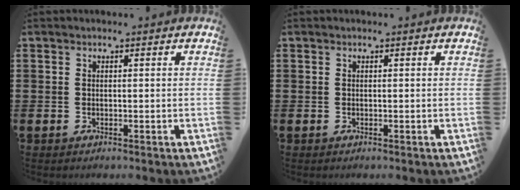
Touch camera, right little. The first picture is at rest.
{"total": 0.0}